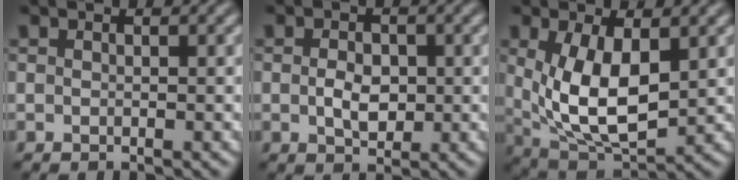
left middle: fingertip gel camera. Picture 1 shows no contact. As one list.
[{"total": 2.6, "force": [-0.1, 1.7, 1.9], "torque": [-0.037, -0.003, -0.002]}, {"total": 7.7, "force": [0.9, 3.8, 6.6], "torque": [-0.140, -0.010, 0.022]}]